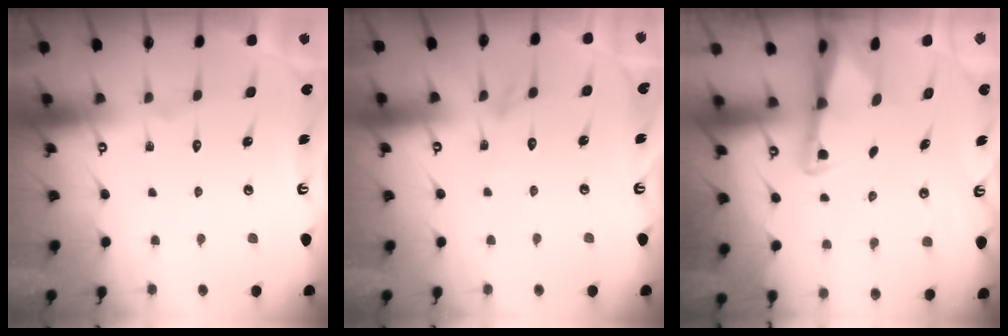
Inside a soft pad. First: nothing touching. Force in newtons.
{"total": 1.7, "press": 1.7, "slide": 0.2}
{"total": 2.3, "press": 2.3, "slide": 0.5}